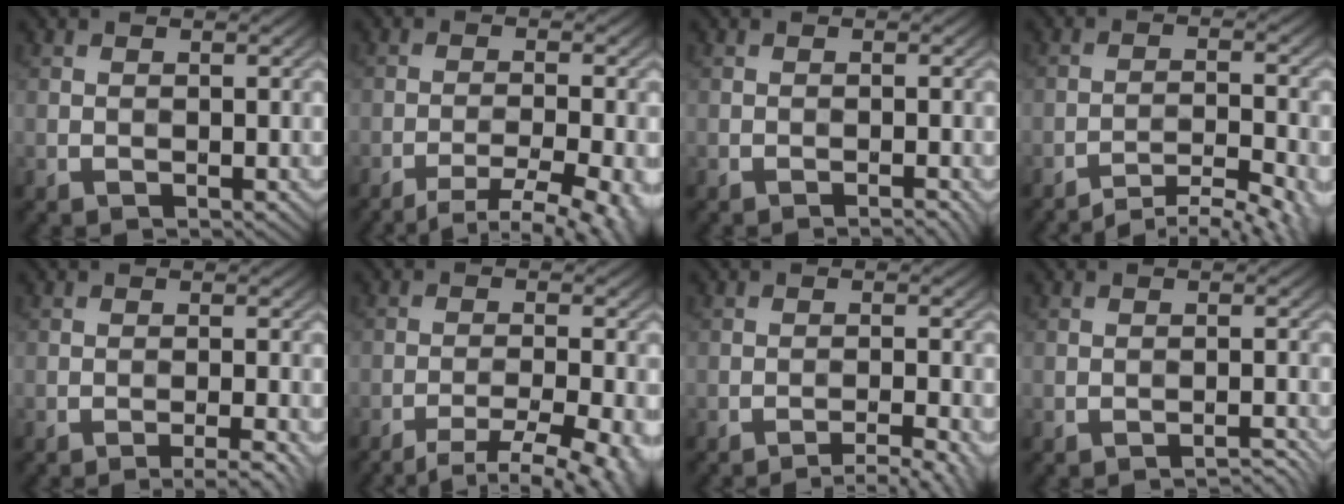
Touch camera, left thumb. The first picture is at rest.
{"total": 7.6, "force": [-5.3, 1.6, 5.2], "torque": [-0.089, -0.005, -0.071]}
{"total": 1.1, "force": [-0.8, 0.1, 0.8], "torque": [-0.006, 0.003, -0.015]}
{"total": 8.0, "force": [-6.9, 1.5, 3.8], "torque": [-0.064, 0.005, -0.095]}
{"total": 3.1, "force": [-1.8, 0.4, 2.5], "torque": [-0.035, 0.008, -0.033]}
{"total": 8.4, "force": [-6.0, 1.9, 5.5], "torque": [-0.094, -0.007, -0.077]}
{"total": 5.3, "force": [-4.0, 0.9, 3.3], "torque": [-0.050, 0.011, -0.062]}
{"total": 2.1, "force": [-1.9, 0.2, 0.9], "torque": [-0.004, 0.008, -0.031]}